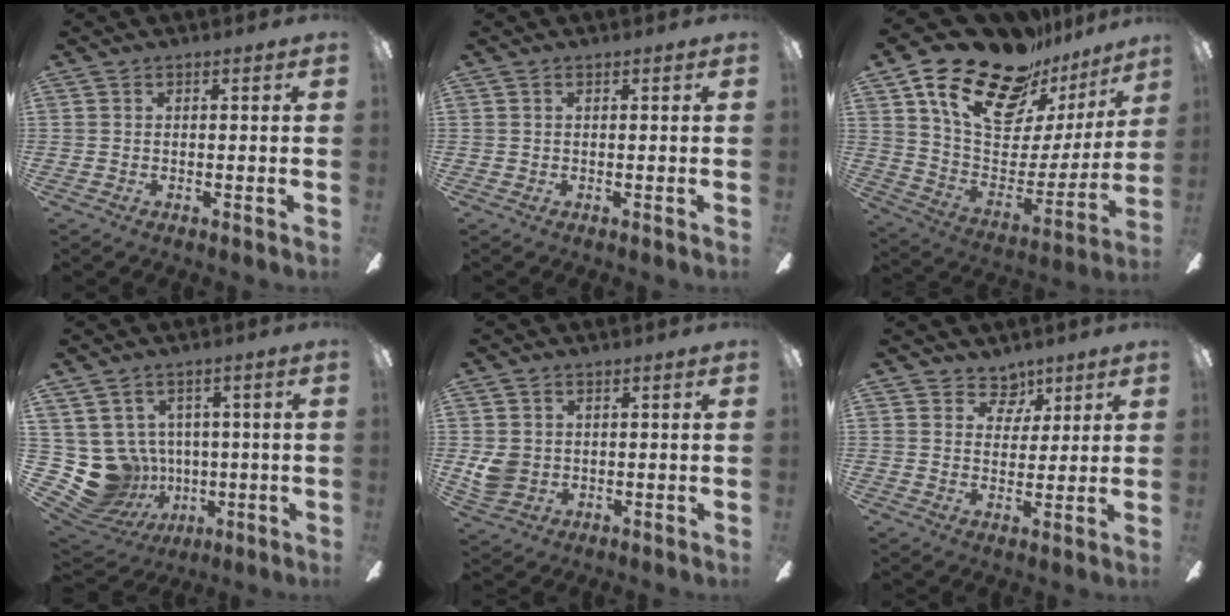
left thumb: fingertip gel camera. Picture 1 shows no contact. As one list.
[{"total": 0.0}, {"total": 24.5, "force": [17.1, 12.3, 12.6], "torque": [-0.203, -0.105, 0.305]}, {"total": 12.6, "force": [-1.1, 11.9, 4.3], "torque": [-0.134, -0.007, 0.002]}, {"total": 5.0, "force": [0.6, 4.4, 2.3], "torque": [-0.045, 0.007, 0.016]}, {"total": 6.0, "force": [4.1, 4.2, 1.2], "torque": [-0.010, -0.021, 0.071]}]